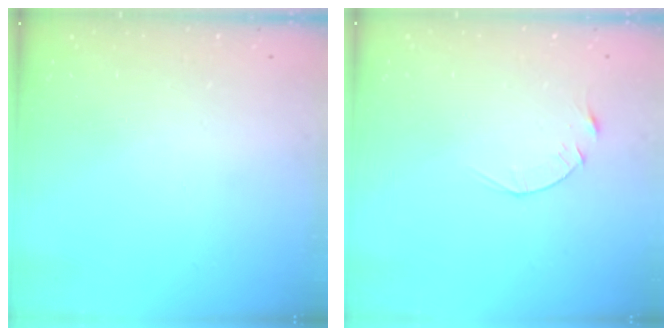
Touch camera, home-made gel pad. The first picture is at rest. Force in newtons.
{"total": 3.1, "press": 3.1, "slide": 0.4}